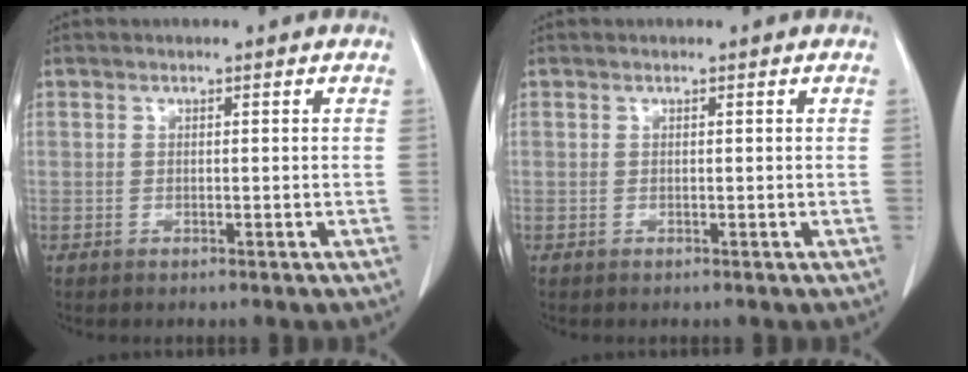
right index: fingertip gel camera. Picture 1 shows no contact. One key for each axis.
{"total": 0.0}